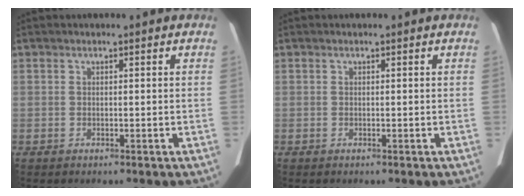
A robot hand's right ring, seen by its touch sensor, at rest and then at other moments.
{"total": 0.0}